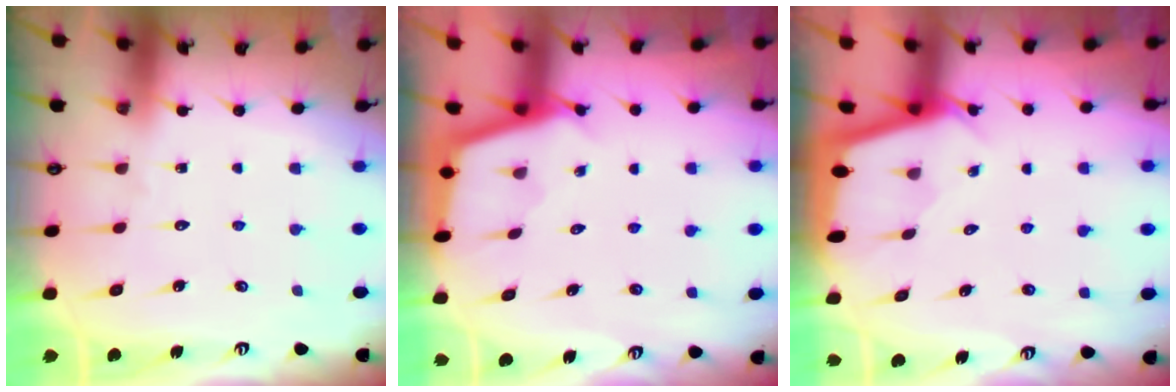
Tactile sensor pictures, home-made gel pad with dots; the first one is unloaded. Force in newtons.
{"total": 2.3, "press": 2.3, "slide": 0.2}
{"total": 2.0, "press": 2.0, "slide": 0.1}